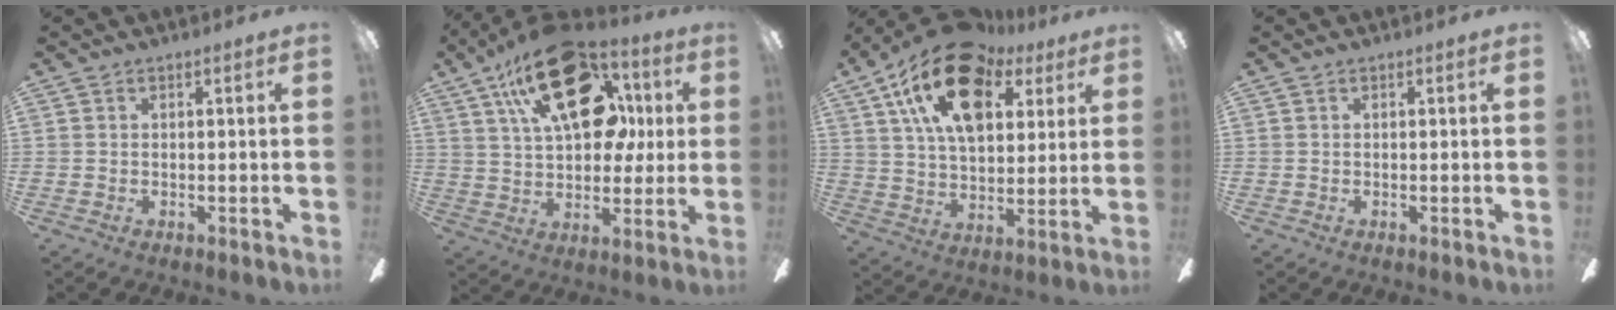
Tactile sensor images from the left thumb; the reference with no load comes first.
{"total": 26.8, "force": [11.4, 15.4, 18.7], "torque": [-0.287, -0.037, 0.191]}
{"total": 21.2, "force": [10.9, 12.2, 13.5], "torque": [-0.249, -0.036, 0.189]}
{"total": 0.0}